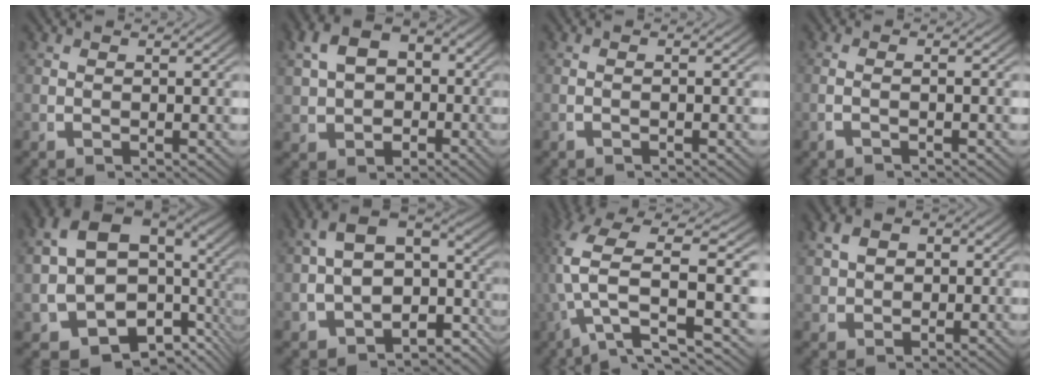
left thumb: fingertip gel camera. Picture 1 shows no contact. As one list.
[{"total": 7.6, "force": [1.0, 5.9, 4.7], "torque": [-0.096, -0.013, 0.030]}, {"total": 0.8, "force": [-0.4, -0.2, 0.7], "torque": [-0.015, 0.003, -0.007]}, {"total": 1.6, "force": [-0.4, -0.3, 1.5], "torque": [-0.038, 0.001, -0.006]}, {"total": 15.7, "force": [-1.6, 11.6, 10.4], "torque": [-0.220, -0.056, -0.005]}, {"total": 10.4, "force": [-1.3, 7.6, 7.0], "torque": [-0.135, -0.027, -0.018]}, {"total": 9.8, "force": [1.3, 5.1, 8.3], "torque": [-0.190, -0.019, 0.039]}, {"total": 3.5, "force": [0.9, 2.7, 2.0], "torque": [-0.043, -0.003, 0.020]}]